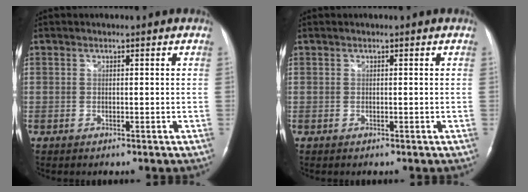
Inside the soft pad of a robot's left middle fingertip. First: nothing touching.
{"total": 0.0}